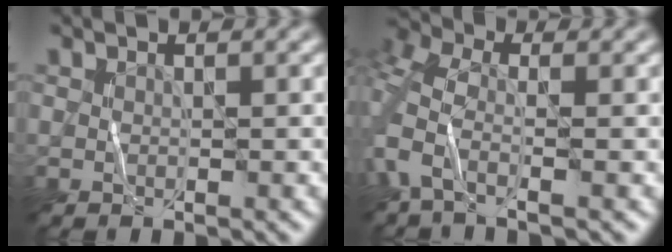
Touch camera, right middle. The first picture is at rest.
{"total": 4.2, "force": [-0.7, 2.0, 3.6], "torque": [-0.096, -0.001, -0.030]}